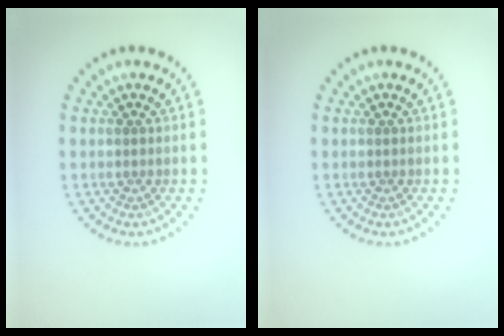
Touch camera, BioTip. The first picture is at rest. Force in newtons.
{"total": 0.0}